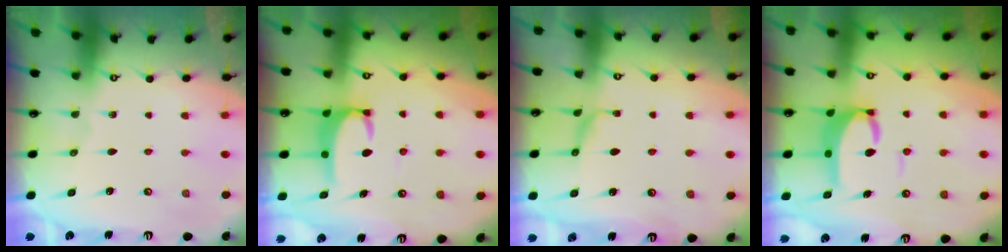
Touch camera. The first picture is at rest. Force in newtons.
{"total": 3.1, "press": 3.1, "slide": 0.4}
{"total": 1.4, "press": 1.4, "slide": 0.4}
{"total": 6.8, "press": 6.8, "slide": 0.9}